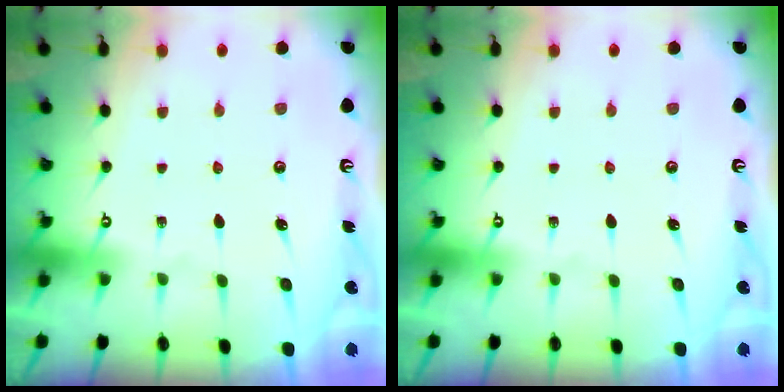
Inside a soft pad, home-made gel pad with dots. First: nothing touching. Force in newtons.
{"total": 0.0}